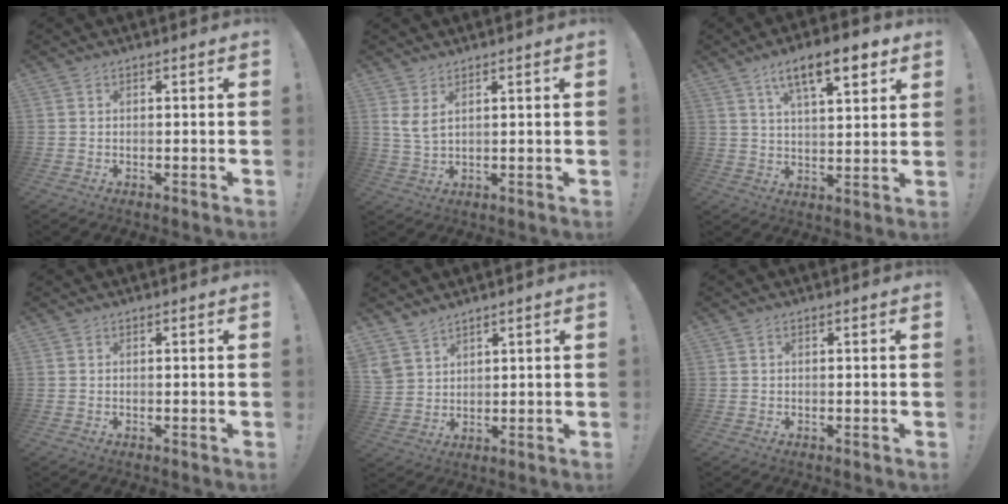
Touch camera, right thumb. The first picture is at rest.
{"total": 4.2, "force": [2.3, 1.0, 3.3], "torque": [-0.060, -0.008, 0.041]}
{"total": 12.9, "force": [7.2, 4.0, 9.9], "torque": [-0.152, -0.026, 0.115]}
{"total": 0.0}
{"total": 5.3, "force": [4.5, 2.7, 1.1], "torque": [-0.027, -0.027, 0.089]}
{"total": 0.0}